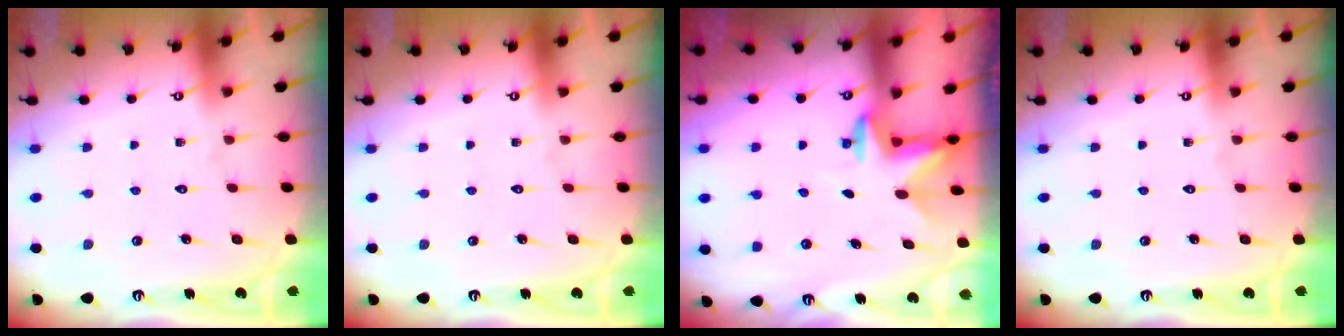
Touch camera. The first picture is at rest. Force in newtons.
{"total": 0.0}
{"total": 2.7, "press": 2.6, "slide": 0.6}
{"total": 0.0}